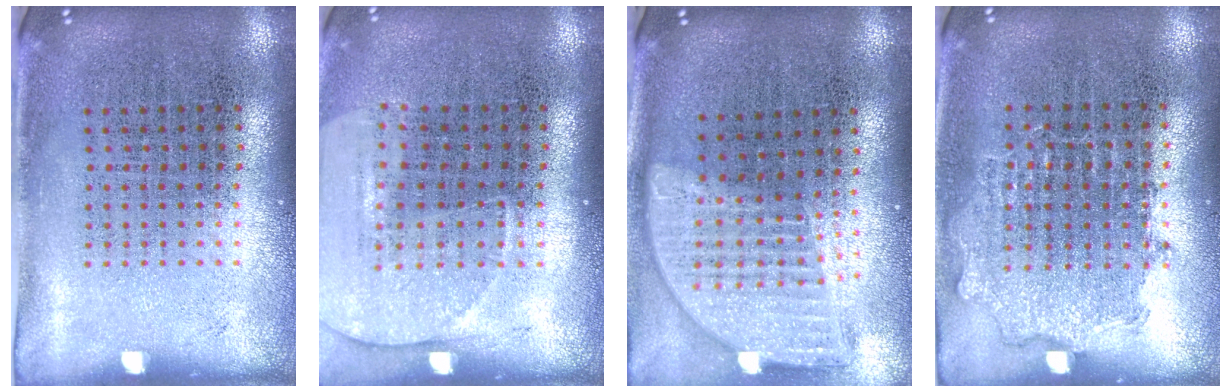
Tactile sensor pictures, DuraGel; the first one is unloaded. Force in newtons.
{"total": 1.4, "press": 1.3, "slide": 0.4}
{"total": 1.9, "press": 1.5, "slide": 1.2}
{"total": 0.9, "press": 0.9, "slide": 0.3}